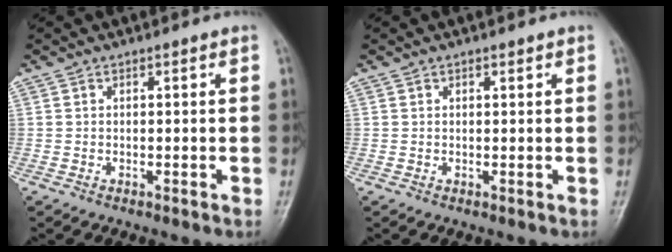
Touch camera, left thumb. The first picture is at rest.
{"total": 0.8, "force": [0.5, 0.4, 0.5], "torque": [-0.005, -0.001, 0.006]}